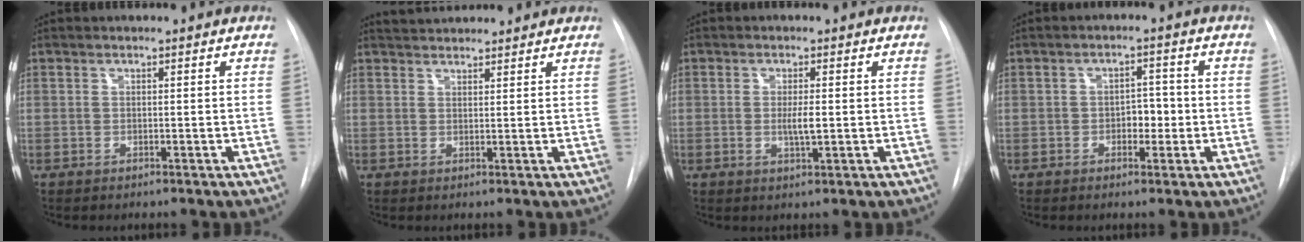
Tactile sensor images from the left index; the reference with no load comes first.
{"total": 5.3, "force": [5.0, 1.0, 1.4], "torque": [-0.022, 0.034, 0.073]}
{"total": 2.5, "force": [-0.4, 0.3, 2.5], "torque": [-0.046, -0.008, -0.007]}
{"total": 3.3, "force": [-1.1, 1.9, 2.4], "torque": [-0.025, 0.003, -0.015]}